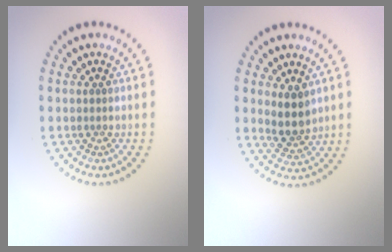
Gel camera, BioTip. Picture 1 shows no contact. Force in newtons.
{"total": 2.8, "press": 2.5, "slide": 1.3}